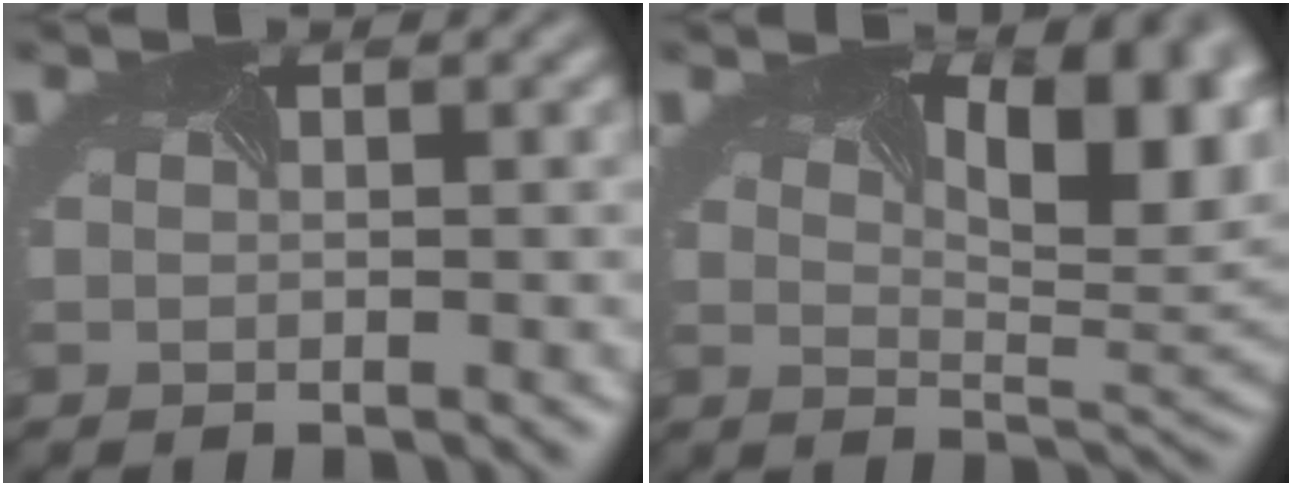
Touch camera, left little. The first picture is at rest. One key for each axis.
{"total": 9.8, "fx": 3.8, "fy": 3.9, "fz": 8.2, "tx": -0.095, "ty": 0.015, "tz": 0.052}